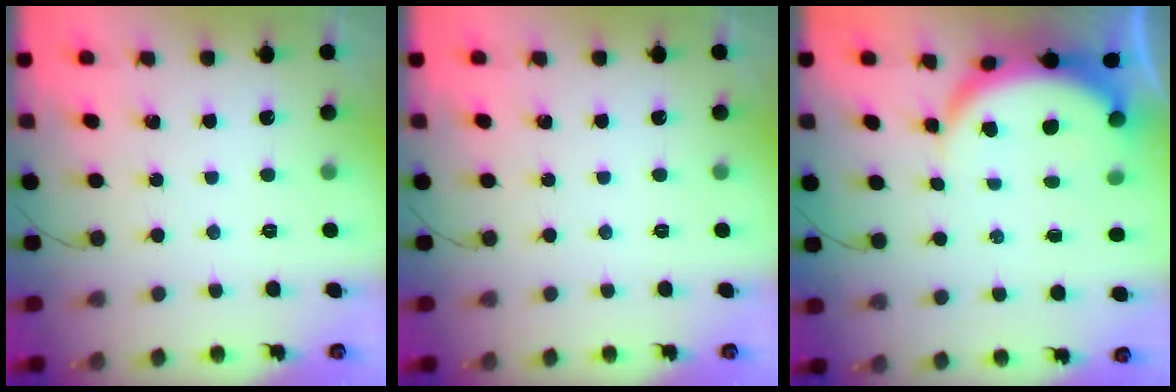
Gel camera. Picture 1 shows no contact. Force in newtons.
{"total": 0.0}
{"total": 6.4, "press": 6.3, "slide": 0.5}